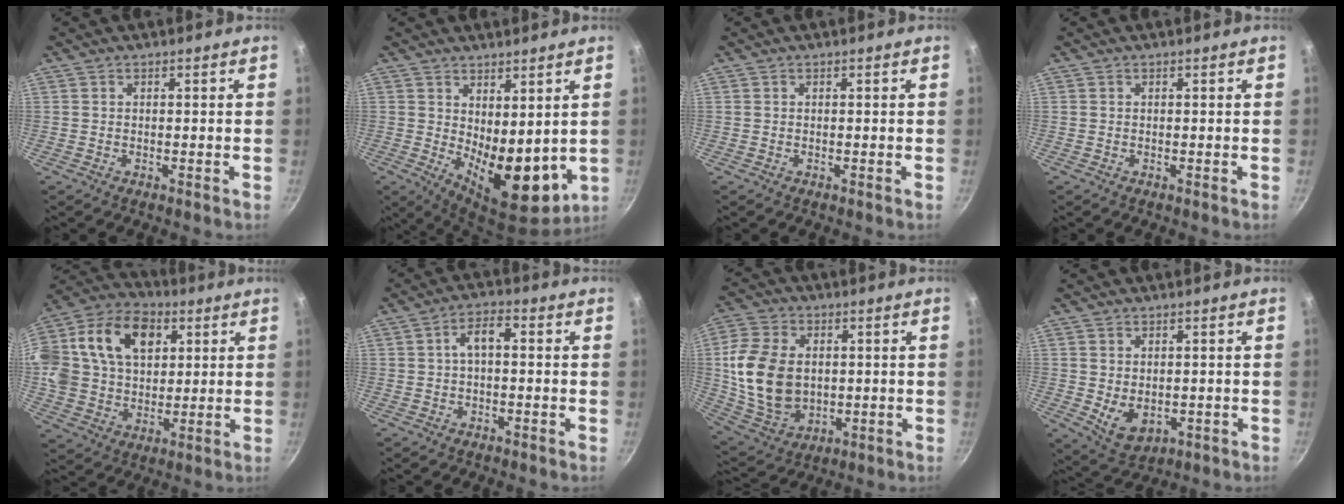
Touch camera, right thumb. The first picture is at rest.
{"total": 12.3, "force": [1.8, 6.2, 10.4], "torque": [-0.127, -0.043, 0.043]}
{"total": 0.0}
{"total": 0.0}
{"total": 27.0, "force": [8.3, 19.2, 17.1], "torque": [-0.346, 0.031, 0.138]}
{"total": 4.4, "force": [0.1, 2.2, 3.8], "torque": [-0.066, 0.023, -0.001]}
{"total": 16.5, "force": [1.0, 11.9, 11.4], "torque": [-0.206, -0.003, 0.033]}
{"total": 6.3, "force": [-0.3, 4.5, 4.4], "torque": [-0.066, -0.015, 0.012]}